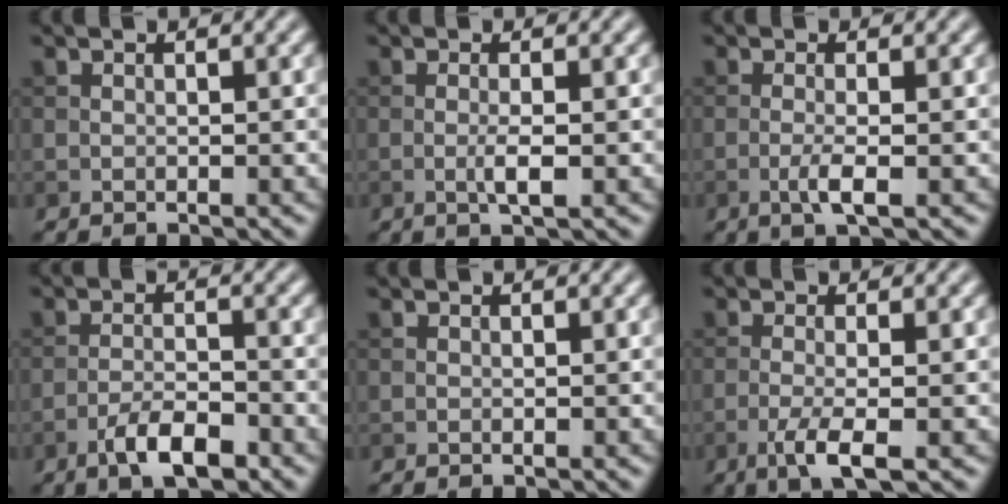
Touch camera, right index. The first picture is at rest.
{"total": 1.8, "force": [-0.4, 0.2, 1.8], "torque": [-0.036, -0.003, -0.010]}
{"total": 2.2, "force": [-0.7, 0.4, 2.1], "torque": [-0.041, 0.000, -0.018]}
{"total": 4.1, "force": [-2.5, 1.3, 2.9], "torque": [-0.053, 0.004, -0.048]}
{"total": 0.0}
{"total": 3.4, "force": [-1.4, 0.7, 3.1], "torque": [-0.059, 0.000, -0.031]}